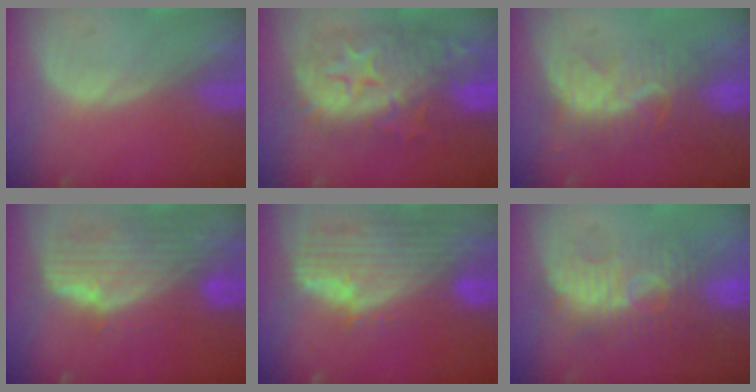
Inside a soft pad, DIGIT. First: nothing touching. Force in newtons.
{"total": 11.5, "press": 11.5, "slide": 0.9}
{"total": 8.6, "press": 7.7, "slide": 3.6}
{"total": 10.0, "press": 8.9, "slide": 4.6}
{"total": 11.8, "press": 10.0, "slide": 6.2}
{"total": 9.1, "press": 8.7, "slide": 2.7}